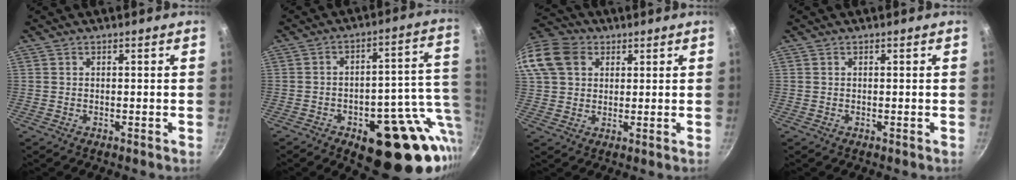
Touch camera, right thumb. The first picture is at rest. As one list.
[{"total": 20.9, "force": [-4.8, 10.0, 17.7], "torque": [-0.181, 0.020, -0.057]}, {"total": 16.5, "force": [5.6, 12.9, 8.6], "torque": [-0.192, 0.029, 0.095]}, {"total": 0.0}]